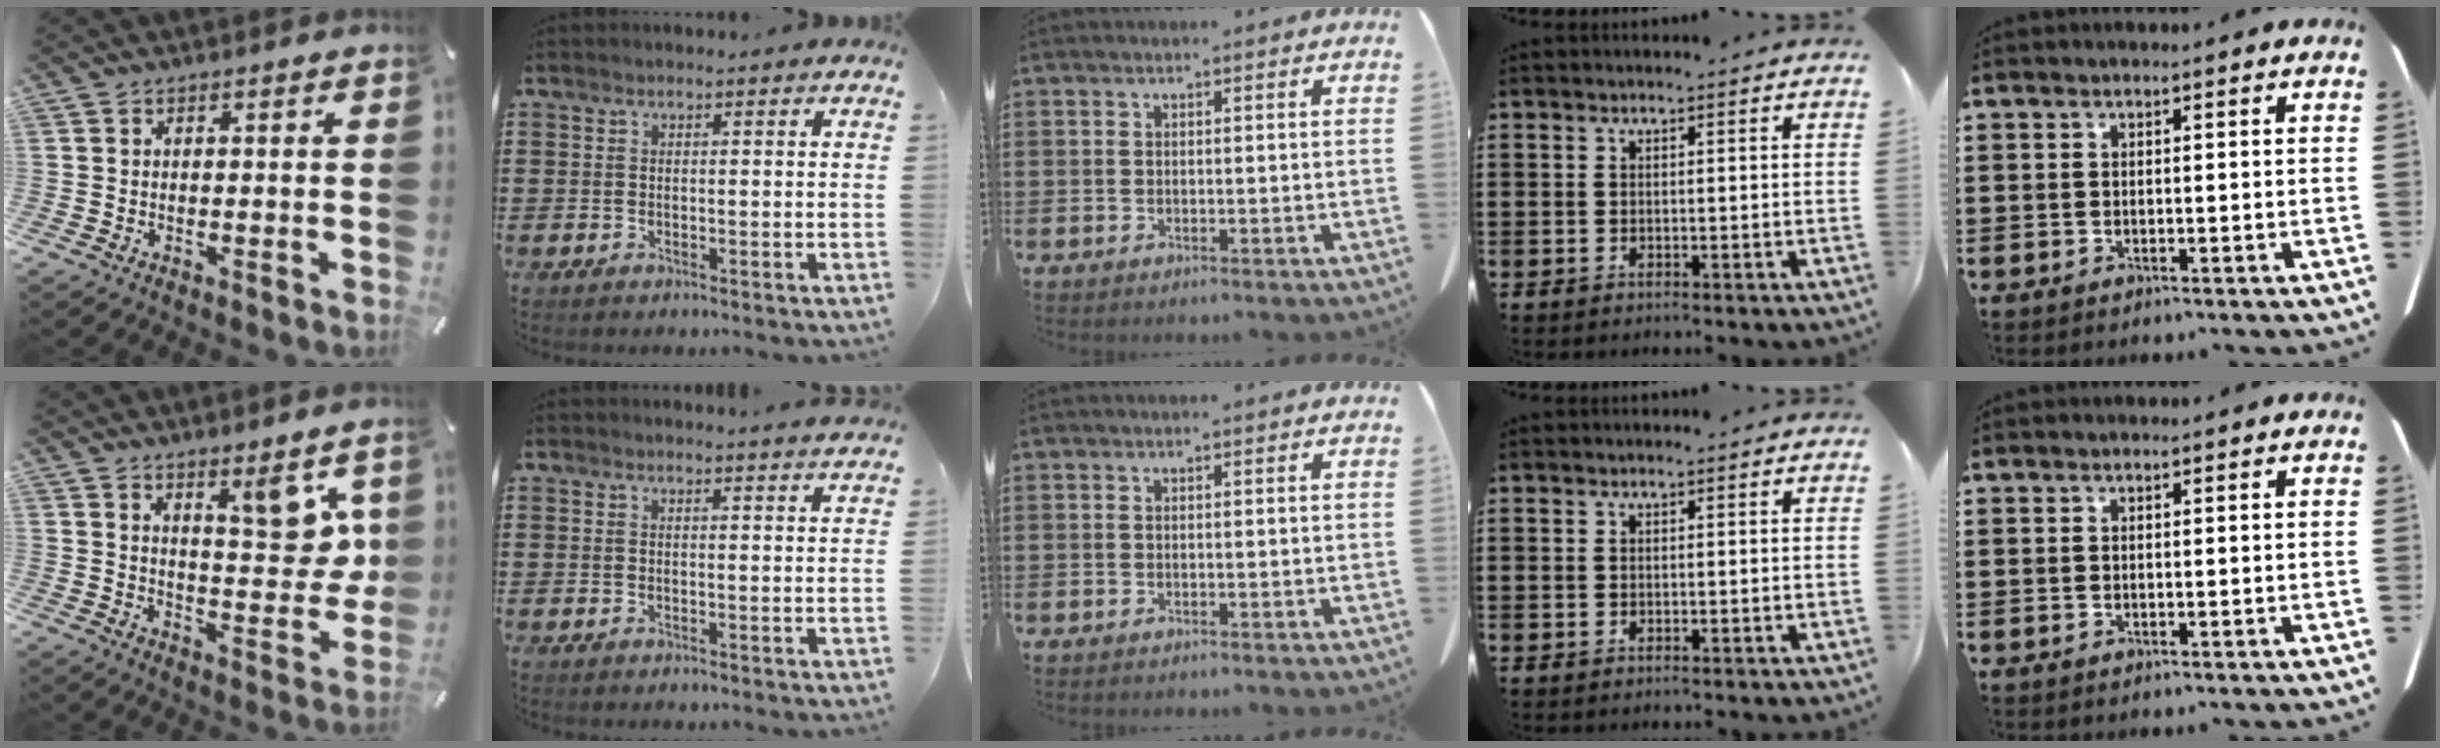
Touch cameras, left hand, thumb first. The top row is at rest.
{"thumb": {"total": 10.1, "force": [6.2, 4.0, 6.9], "torque": [-0.075, -0.045, 0.101]}, "index": {"total": 1.7, "force": [1.7, -0.3, 0.2], "torque": [-0.008, -0.001, 0.032]}}